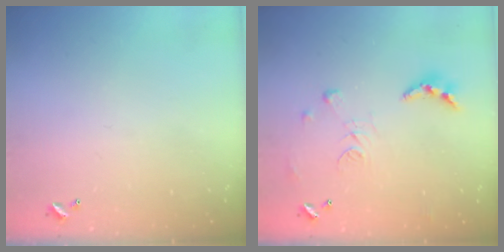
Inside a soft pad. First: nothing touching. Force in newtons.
{"total": 9.6, "press": 9.5, "slide": 0.9}